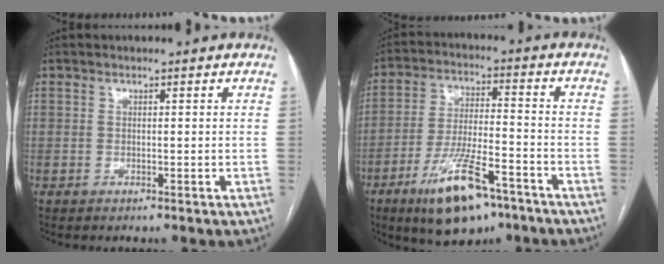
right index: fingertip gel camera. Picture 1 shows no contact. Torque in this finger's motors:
{"motor_torque": [1.53, -0.61, 0.72, 0.17]}